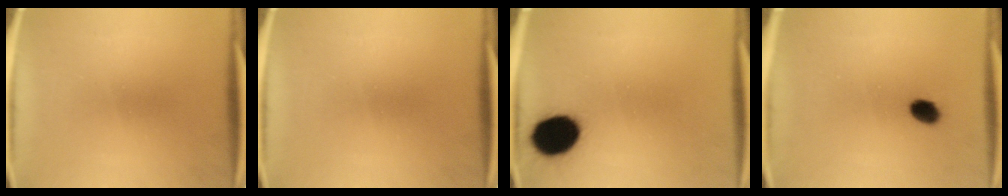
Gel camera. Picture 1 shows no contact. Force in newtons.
{"total": 0.0}
{"total": 13.8}
{"total": 3.0}